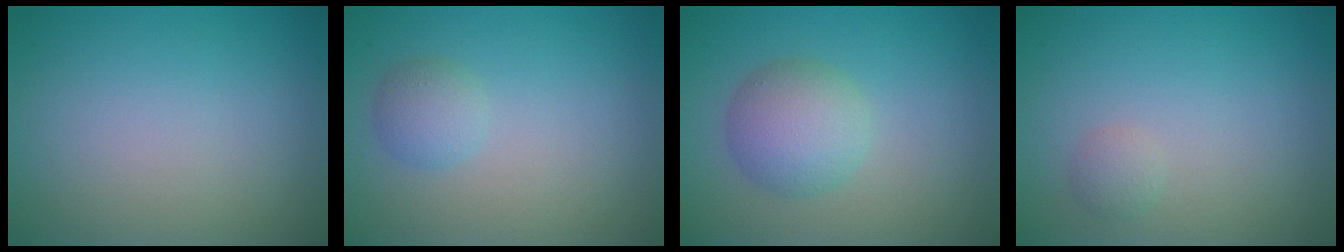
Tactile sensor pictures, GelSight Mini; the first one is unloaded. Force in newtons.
{"total": 1.7, "press": 1.7, "slide": 0.0}
{"total": 4.0, "press": 4.0, "slide": 0.1}
{"total": 1.0, "press": 1.0, "slide": 0.1}